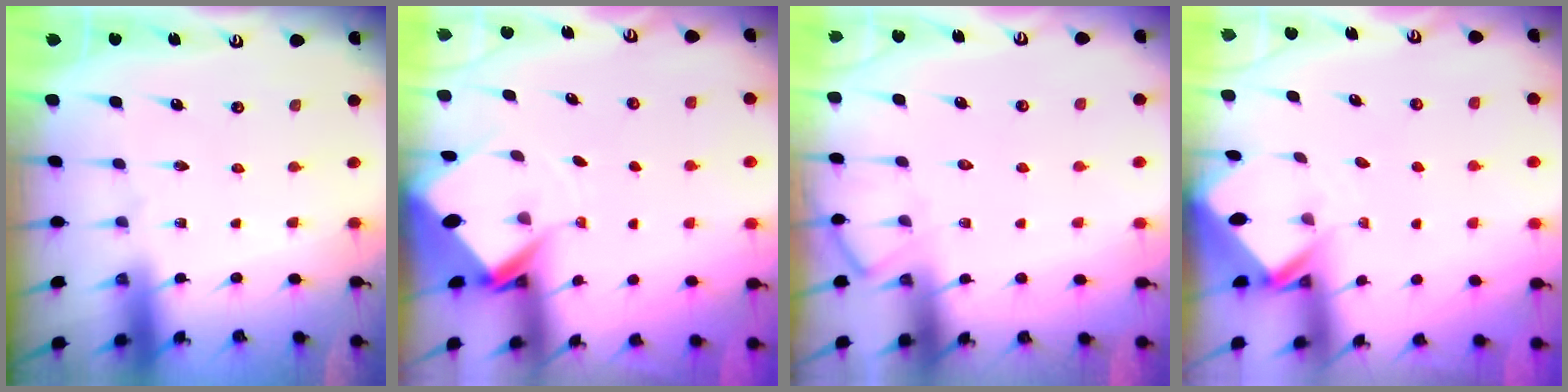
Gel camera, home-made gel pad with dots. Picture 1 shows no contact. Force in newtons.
{"total": 4.8, "press": 4.8, "slide": 0.5}
{"total": 5.8, "press": 5.7, "slide": 0.7}
{"total": 2.6, "press": 2.6, "slide": 0.2}